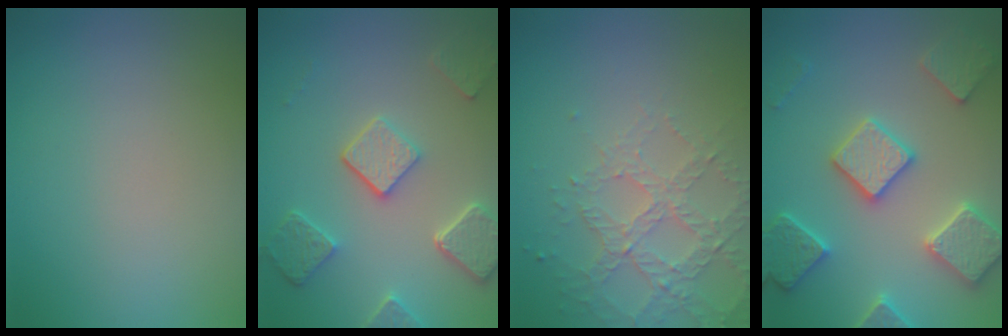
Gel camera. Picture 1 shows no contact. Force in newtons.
{"total": 5.0, "press": 3.9, "slide": 3.1}
{"total": 4.1, "press": 3.0, "slide": 2.9}
{"total": 5.8, "press": 5.6, "slide": 1.2}